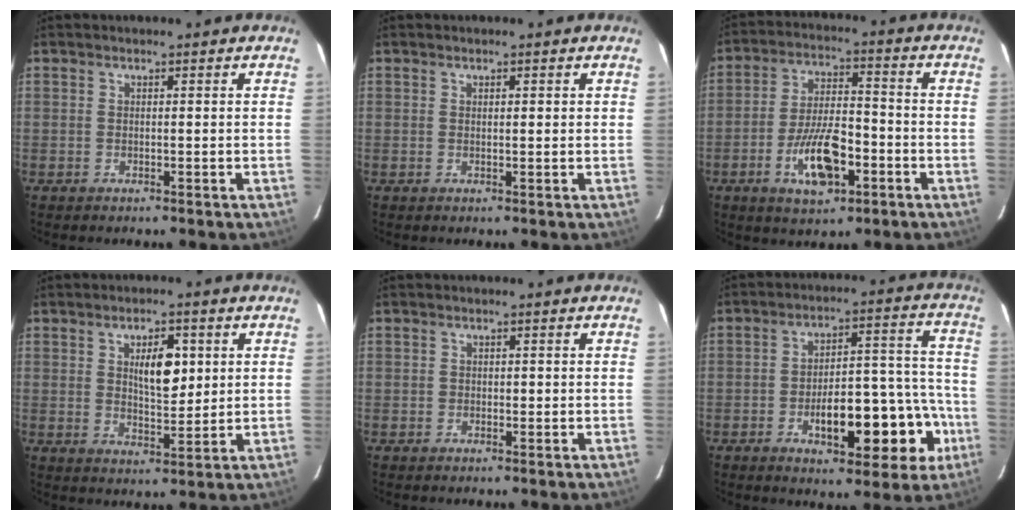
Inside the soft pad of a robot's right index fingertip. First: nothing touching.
{"total": 0.8, "force": [0.4, 0.2, 0.7], "torque": [-0.015, 0.004, 0.006]}
{"total": 10.8, "force": [-4.3, 4.0, 9.1], "torque": [-0.173, 0.003, -0.073]}
{"total": 6.5, "force": [1.9, 2.5, 5.7], "torque": [-0.094, 0.001, 0.038]}
{"total": 0.7, "force": [0.0, 0.6, 0.4], "torque": [-0.002, 0.003, -0.002]}
{"total": 15.1, "force": [-5.5, 5.8, 12.8], "torque": [-0.164, 0.038, -0.066]}